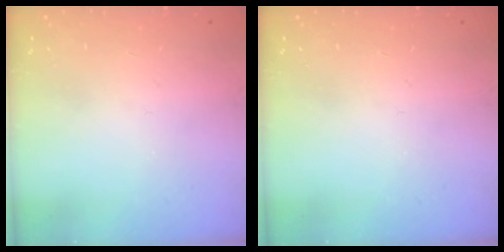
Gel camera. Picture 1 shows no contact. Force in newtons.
{"total": 0.0}